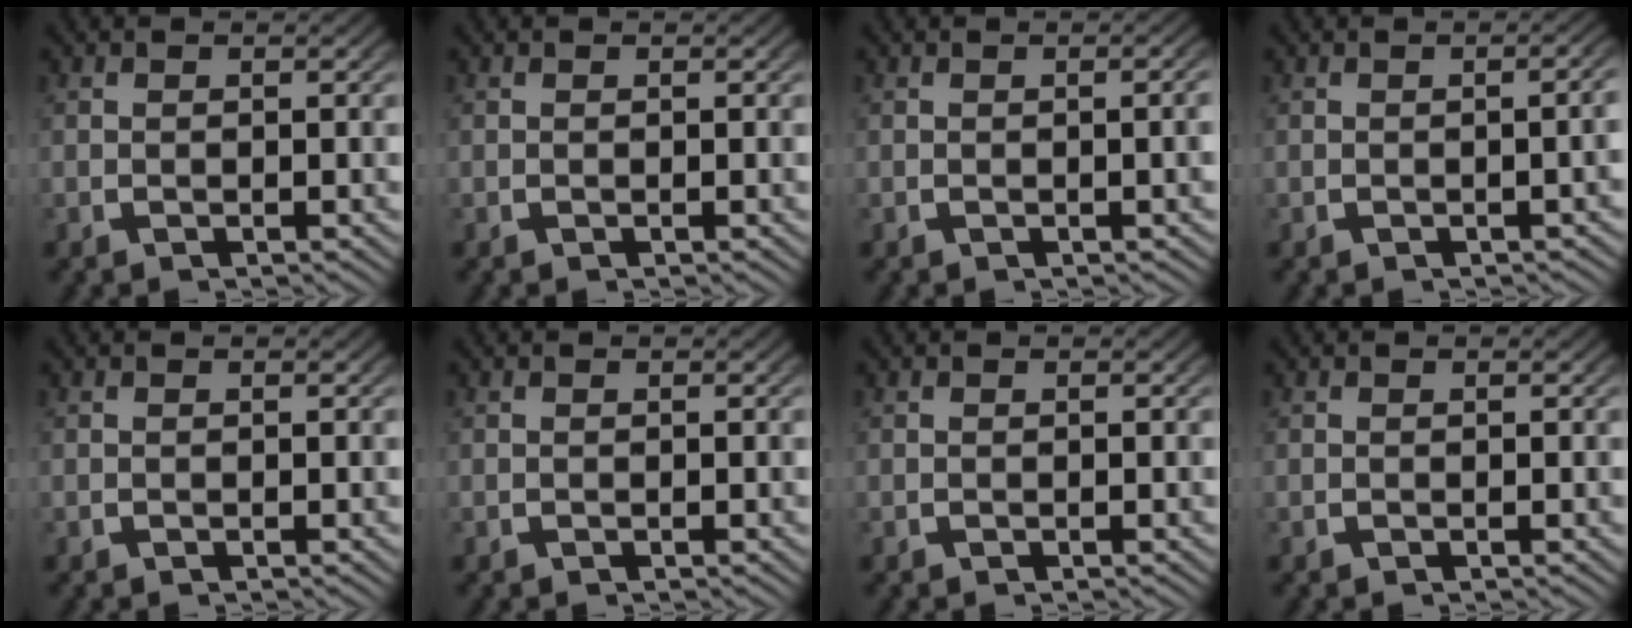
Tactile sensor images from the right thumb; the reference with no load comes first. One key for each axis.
{"total": 0.0}
{"total": 1.2, "fx": -0.2, "fy": 0.1, "fz": 1.2, "tx": -0.016, "ty": 0.004, "tz": -0.002}
{"total": 1.7, "fx": -0.6, "fy": 0.2, "fz": 1.5, "tx": -0.019, "ty": 0.005, "tz": -0.008}
{"total": 0.0}
{"total": 0.0}
{"total": 0.0}
{"total": 0.0}